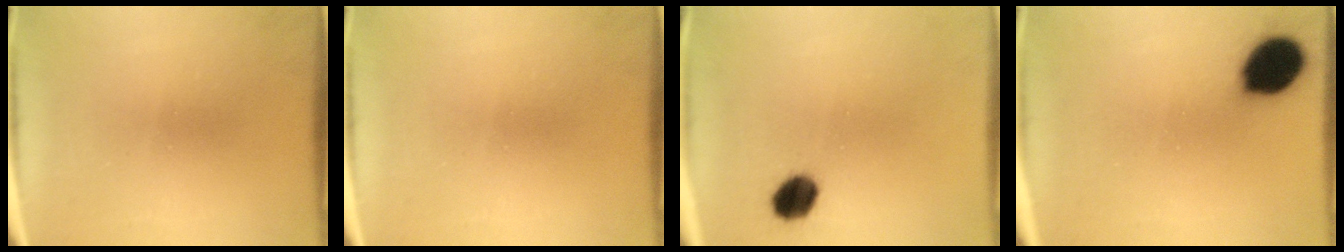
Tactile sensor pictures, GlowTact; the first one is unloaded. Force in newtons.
{"total": 0.0}
{"total": 7.0}
{"total": 11.6}